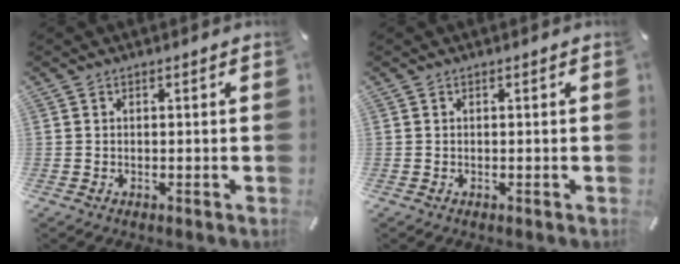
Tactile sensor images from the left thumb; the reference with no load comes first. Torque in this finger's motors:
{"motor_torque": [0.00, 0.00, 0.00, 0.00, 0.00]}